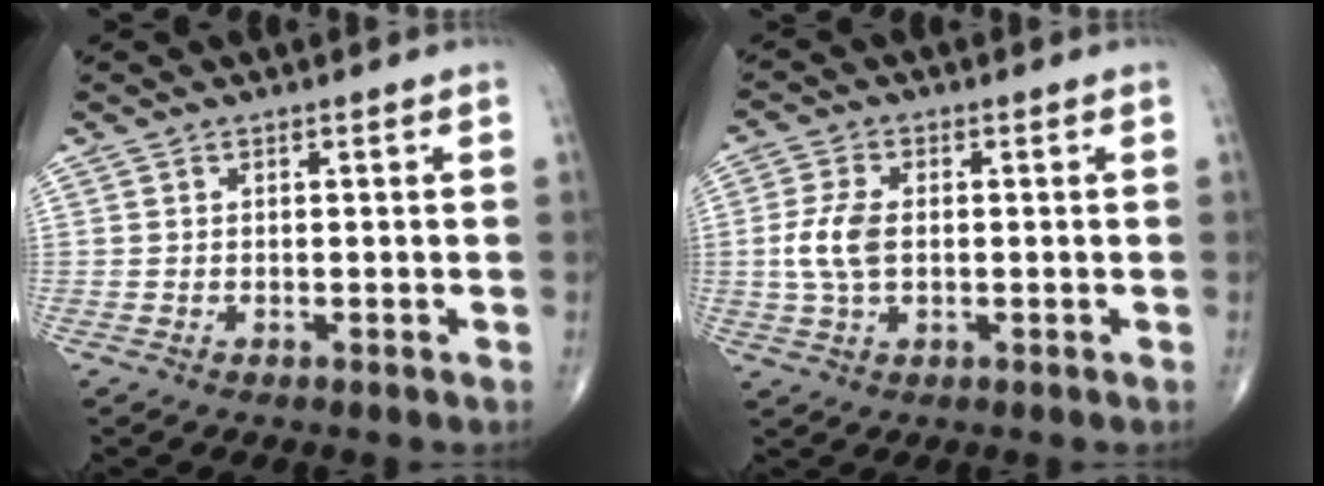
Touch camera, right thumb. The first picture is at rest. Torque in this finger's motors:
{"motor_torque": [0.92, 1.57, 0.73, -0.03, 0.12]}